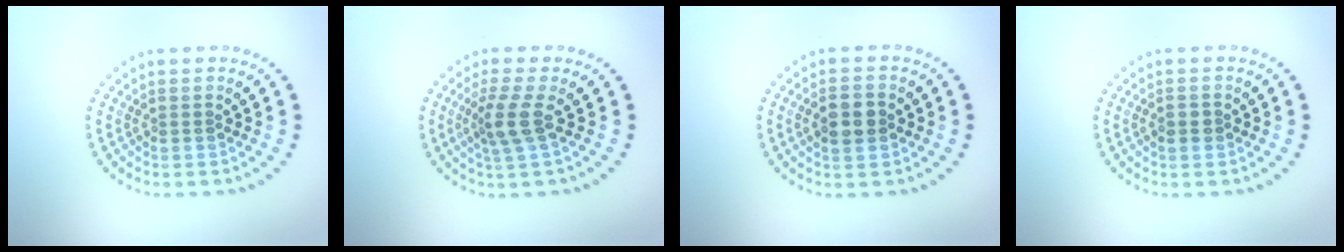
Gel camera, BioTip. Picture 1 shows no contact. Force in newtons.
{"total": 2.8, "press": 2.1, "slide": 1.9}
{"total": 2.6, "press": 2.6, "slide": 0.2}
{"total": 1.2, "press": 1.2, "slide": 0.2}